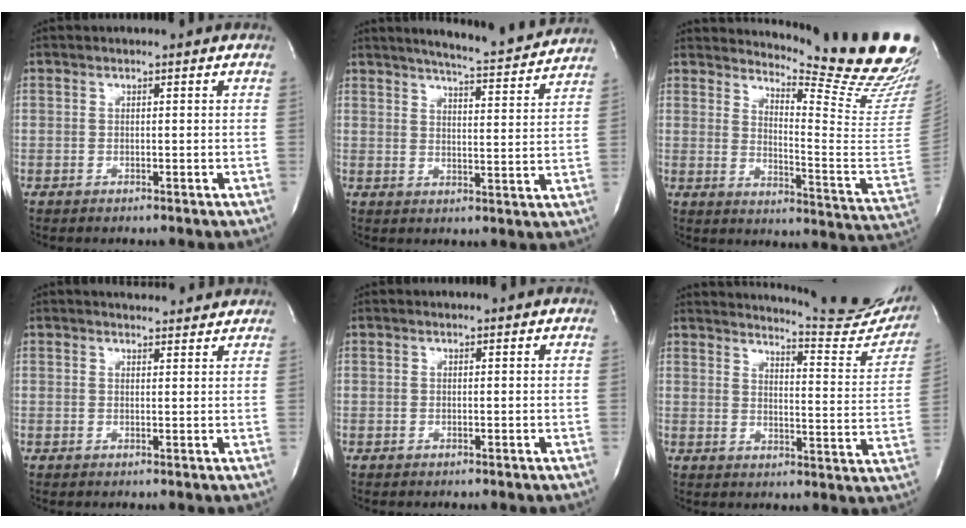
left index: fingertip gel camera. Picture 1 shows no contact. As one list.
[{"total": 12.4, "force": [11.6, 0.2, 4.3], "torque": [-0.069, -0.018, 0.144]}, {"total": 21.7, "force": [20.0, 0.2, 8.4], "torque": [-0.129, -0.161, 0.237]}, {"total": 5.5, "force": [5.3, 1.2, 1.1], "torque": [-0.018, 0.010, 0.056]}, {"total": 0.0}, {"total": 18.6, "force": [17.9, 1.5, 5.0], "torque": [-0.071, -0.106, 0.201]}]